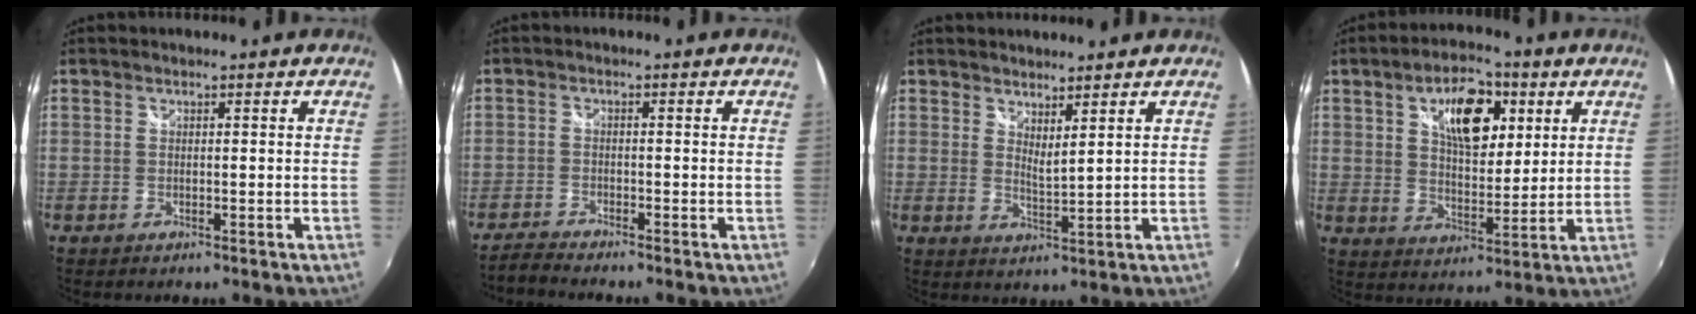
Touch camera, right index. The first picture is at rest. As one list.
[{"total": 3.2, "force": [-3.1, -0.1, 0.4], "torque": [-0.020, -0.012, -0.065]}, {"total": 3.1, "force": [2.8, -0.1, 1.4], "torque": [-0.023, -0.003, 0.044]}, {"total": 12.6, "force": [5.1, 6.5, 9.6], "torque": [-0.147, 0.015, 0.084]}]